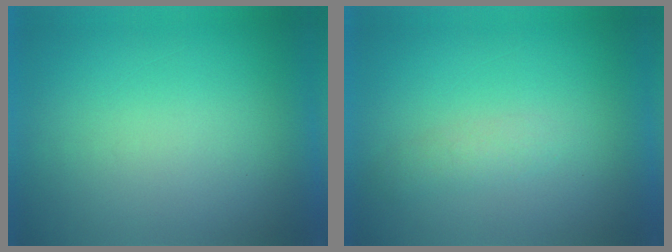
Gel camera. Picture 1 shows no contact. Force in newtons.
{"total": 1.9}